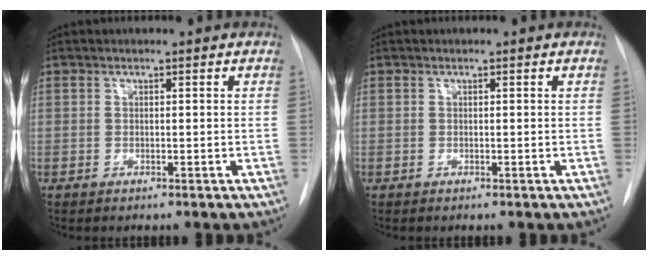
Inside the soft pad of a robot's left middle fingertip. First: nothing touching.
{"total": 0.0}